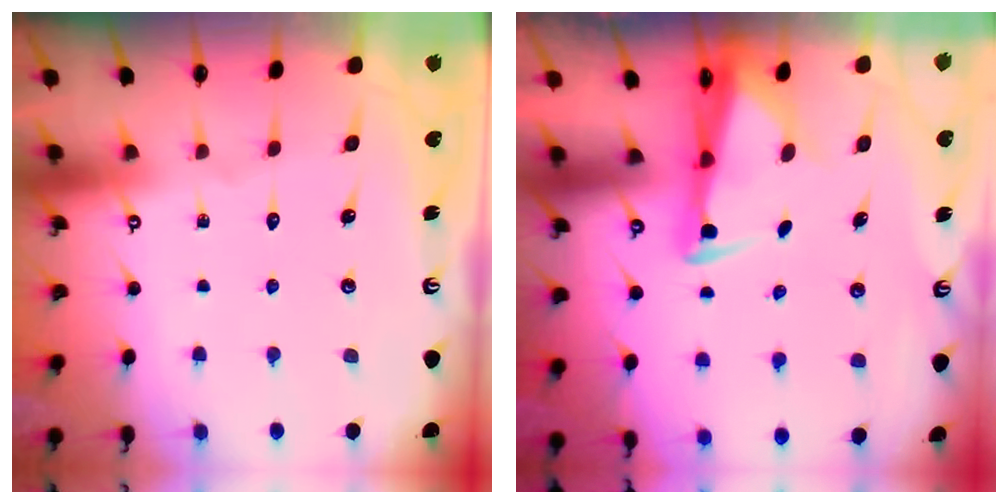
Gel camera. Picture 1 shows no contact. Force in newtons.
{"total": 3.0, "press": 2.9, "slide": 0.9}